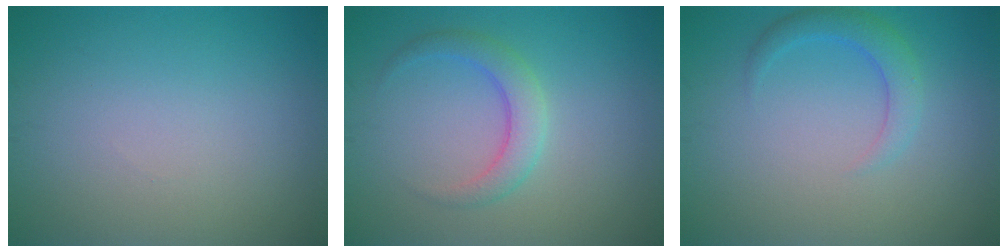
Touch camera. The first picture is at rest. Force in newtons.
{"total": 2.7, "press": 2.7, "slide": 0.2}
{"total": 2.4, "press": 2.4, "slide": 0.2}